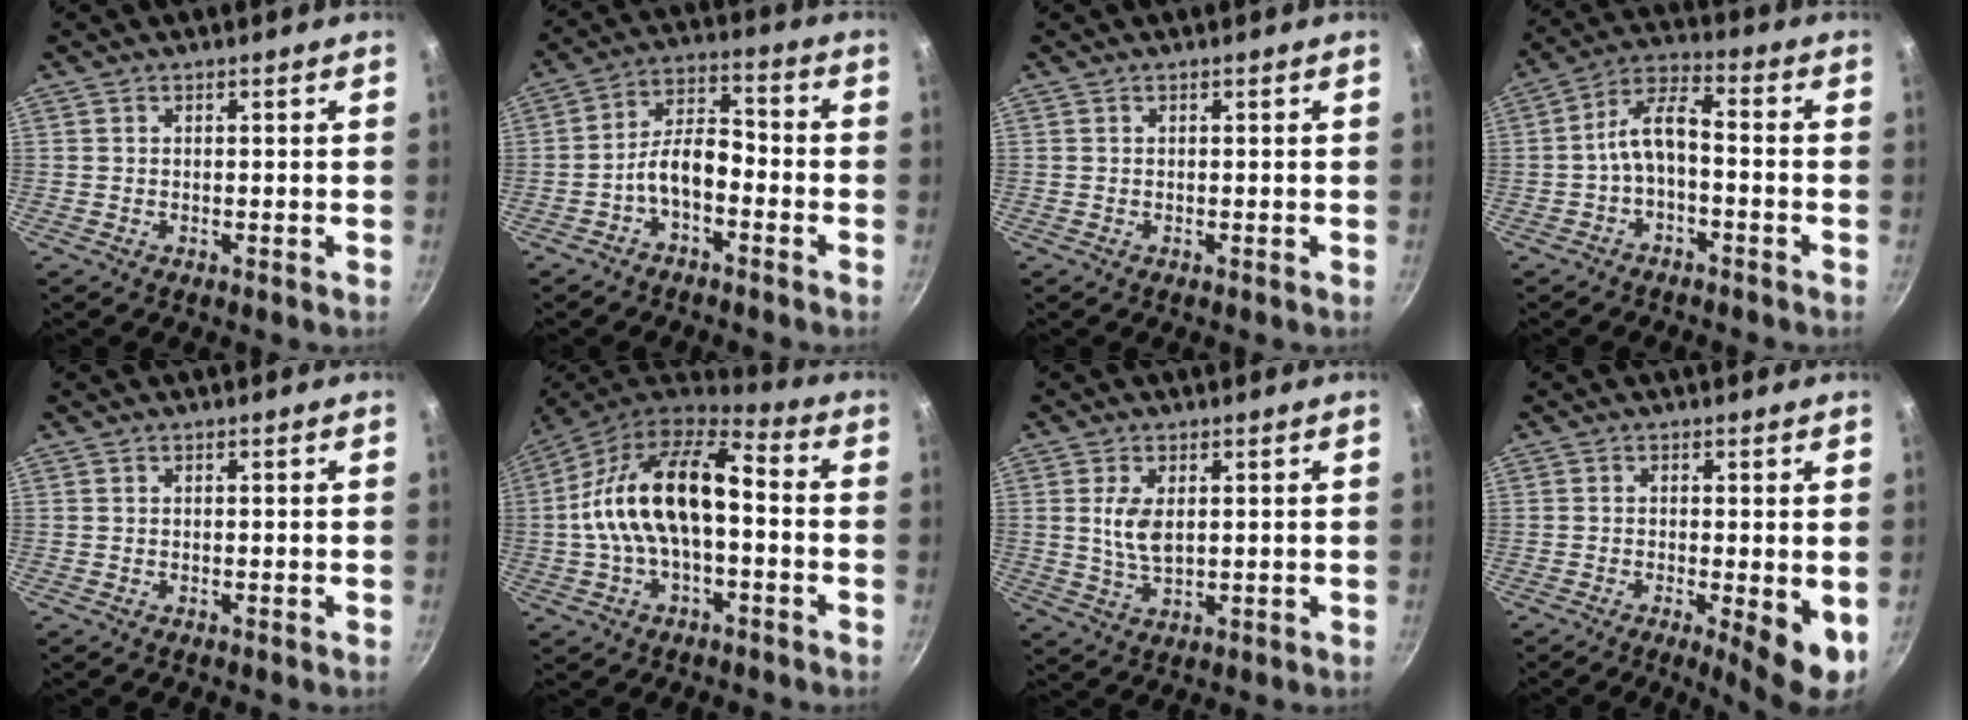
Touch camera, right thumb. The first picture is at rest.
{"total": 7.7, "force": [-3.4, 4.0, 5.6], "torque": [-0.088, 0.052, -0.068]}
{"total": 0.0}
{"total": 7.6, "force": [-2.3, 3.4, 6.4], "torque": [-0.123, 0.045, -0.049]}
{"total": 0.0}
{"total": 18.8, "force": [-0.9, 9.8, 16.0], "torque": [-0.277, 0.047, -0.030]}
{"total": 5.6, "force": [1.2, 2.9, 4.6], "torque": [-0.088, -0.012, 0.024]}
{"total": 7.0, "force": [-1.3, 1.8, 6.6], "torque": [-0.085, -0.011, -0.014]}